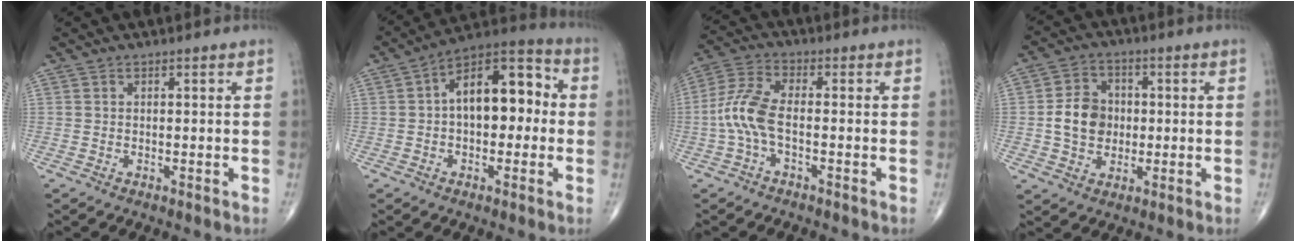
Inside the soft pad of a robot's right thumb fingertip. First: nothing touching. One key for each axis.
{"total": 14.2, "fx": 0.6, "fy": 8.0, "fz": 11.7, "tx": -0.146, "ty": 0.044, "tz": -0.006}
{"total": 7.7, "fx": -1.6, "fy": 3.2, "fz": 6.9, "tx": -0.167, "ty": 0.022, "tz": -0.039}
{"total": 8.6, "fx": -0.3, "fy": 7.1, "fz": 4.9, "tx": -0.063, "ty": 0.012, "tz": -0.010}